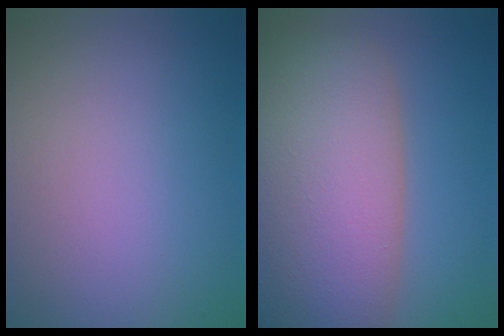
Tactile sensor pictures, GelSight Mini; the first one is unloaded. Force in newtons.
{"total": 12.2, "press": 12.1, "slide": 0.7}